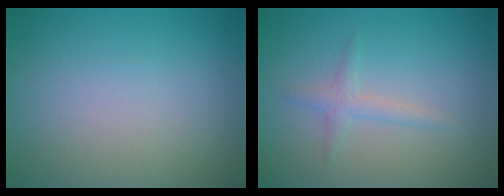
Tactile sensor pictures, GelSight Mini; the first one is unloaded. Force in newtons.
{"total": 1.5, "press": 1.5, "slide": 0.0}